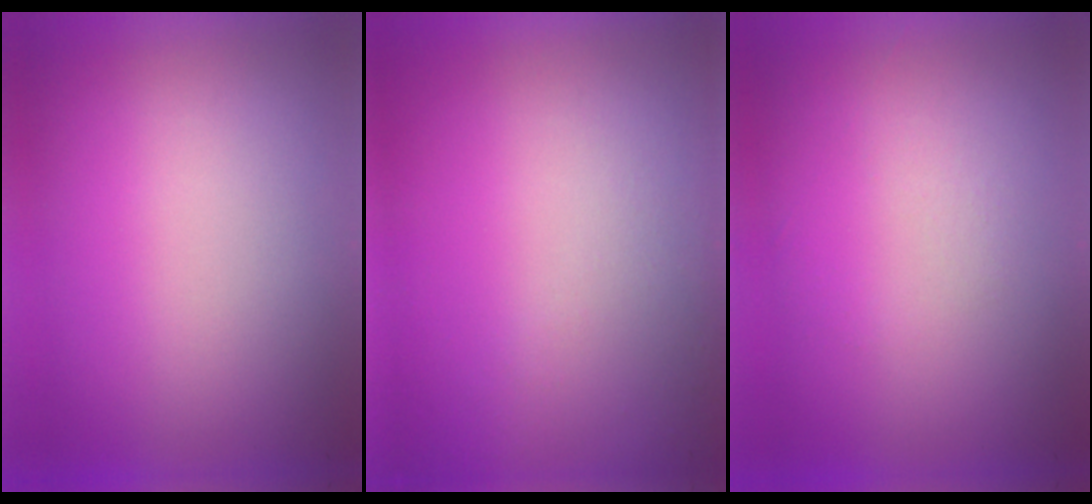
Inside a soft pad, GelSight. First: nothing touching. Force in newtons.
{"total": 5.1}
{"total": 1.2}